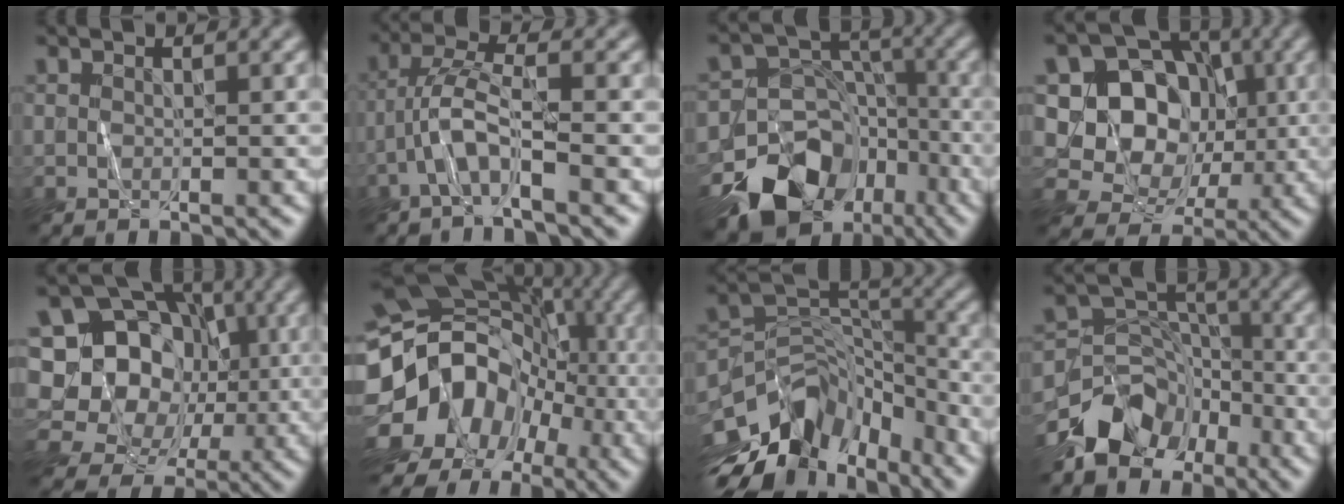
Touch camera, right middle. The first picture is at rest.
{"total": 3.5, "force": [-2.2, 0.0, 2.8], "torque": [-0.061, 0.013, -0.047]}
{"total": 12.5, "force": [-8.4, 8.5, 3.8], "torque": [-0.072, -0.004, -0.132]}
{"total": 8.8, "force": [1.3, 7.7, 4.1], "torque": [-0.068, 0.003, 0.007]}
{"total": 12.9, "force": [2.2, 11.2, 6.0], "torque": [-0.116, 0.047, 0.016]}
{"total": 15.7, "force": [-4.9, 13.4, 6.6], "torque": [-0.140, -0.009, -0.108]}
{"total": 10.4, "force": [-7.3, 5.4, 5.1], "torque": [-0.094, 0.017, -0.141]}
{"total": 6.8, "force": [-5.4, 4.0, 1.4], "torque": [-0.005, 0.006, -0.100]}